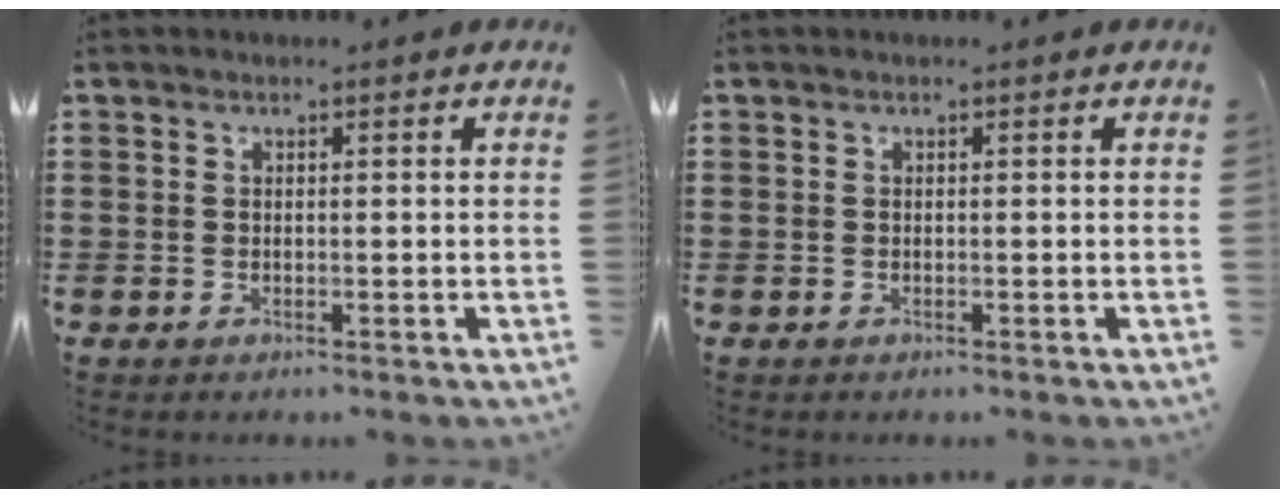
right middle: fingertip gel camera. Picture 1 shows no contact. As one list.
[{"total": 0.0}]